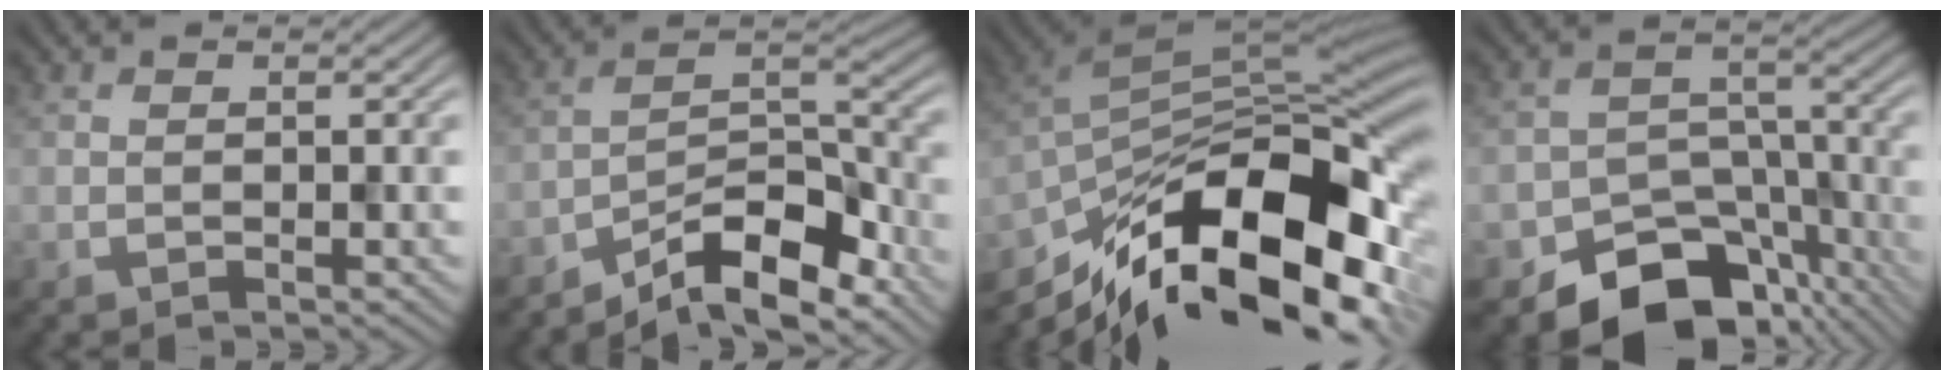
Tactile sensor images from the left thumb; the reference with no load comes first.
{"total": 10.2, "force": [-8.0, 2.9, 5.7], "torque": [-0.088, 0.007, -0.156]}
{"total": 17.3, "force": [-8.9, 7.6, 12.8], "torque": [-0.232, -0.015, -0.153]}
{"total": 11.9, "force": [-8.2, 7.0, 5.0], "torque": [-0.072, -0.012, -0.127]}